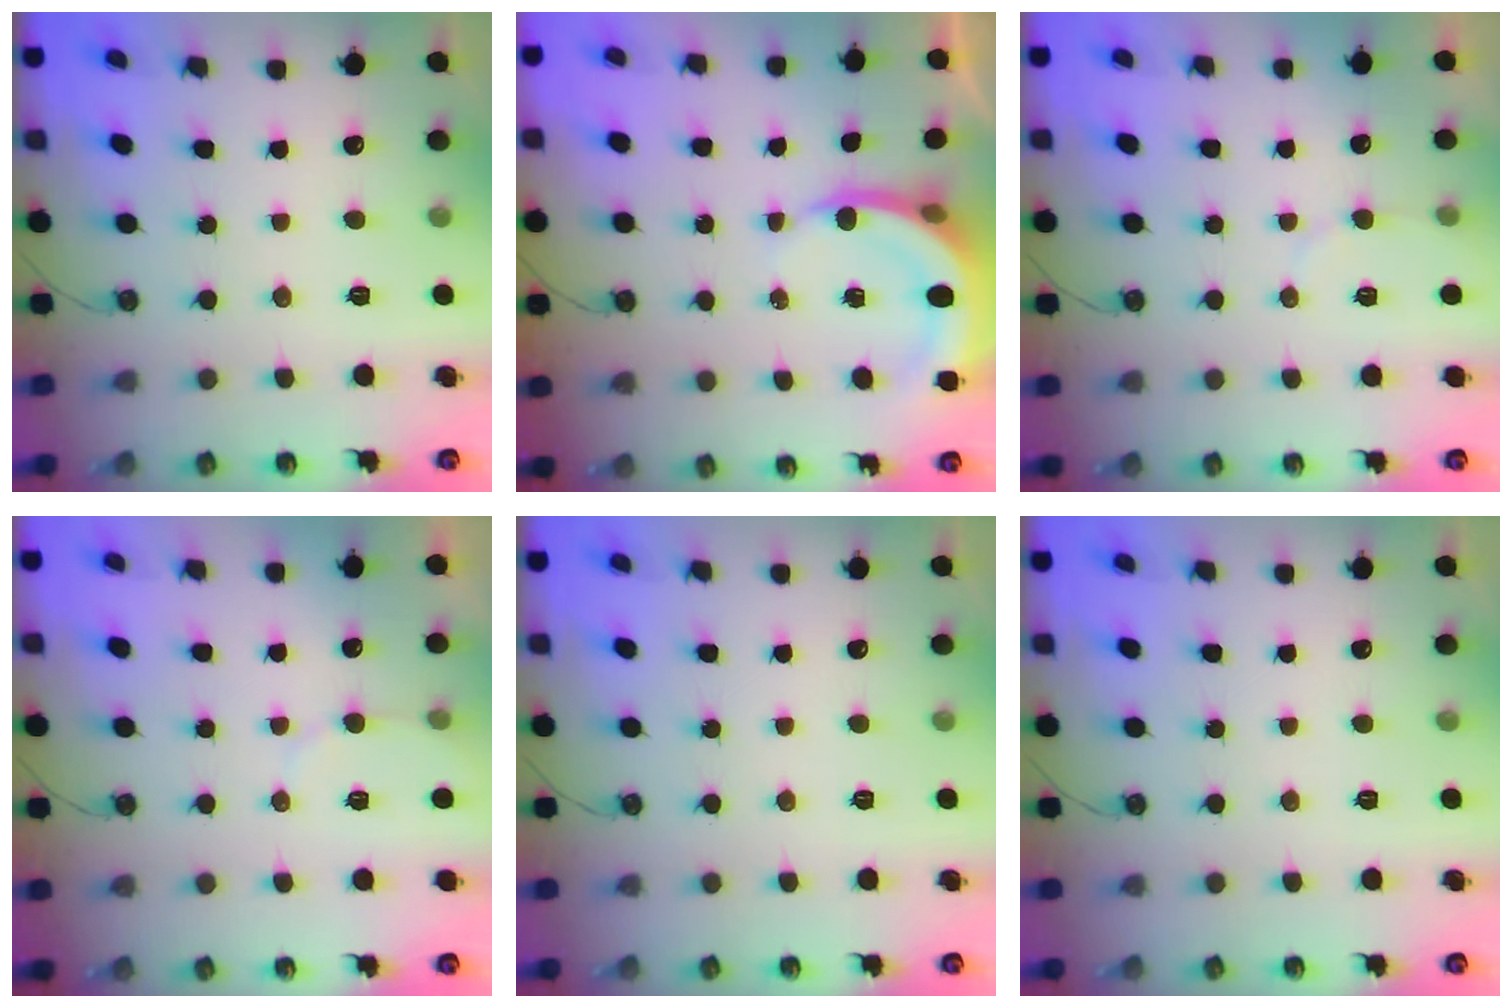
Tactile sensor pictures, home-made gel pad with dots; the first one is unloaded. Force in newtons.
{"total": 4.9, "press": 4.9, "slide": 0.3}
{"total": 3.0, "press": 3.0, "slide": 0.2}
{"total": 3.2, "press": 3.2, "slide": 0.3}
{"total": 0.0}
{"total": 0.0}